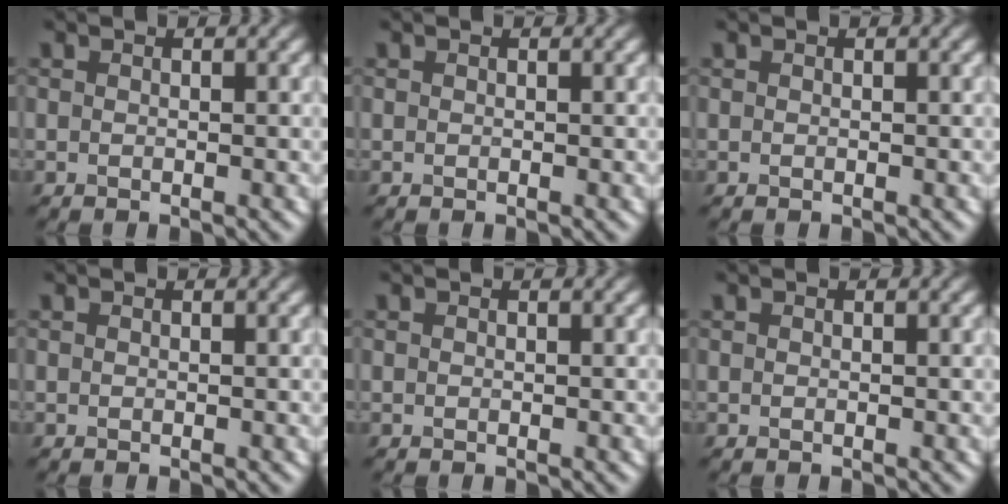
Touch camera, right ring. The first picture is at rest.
{"total": 0.0}
{"total": 0.0}
{"total": 0.0}
{"total": 0.0}
{"total": 0.0}